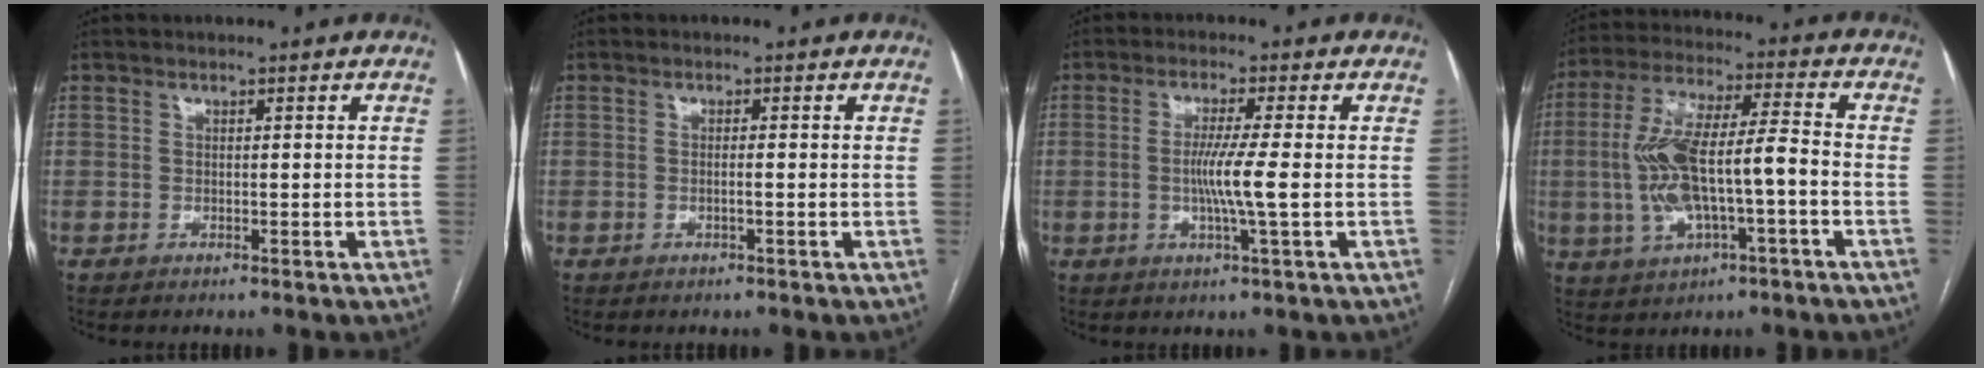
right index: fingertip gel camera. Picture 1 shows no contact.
{"total": 1.0, "force": [-0.3, -0.1, 0.9], "torque": [-0.017, 0.001, -0.004]}
{"total": 5.8, "force": [-0.6, -0.9, 5.7], "torque": [-0.107, -0.011, -0.013]}
{"total": 14.0, "force": [-2.2, 3.3, 13.4], "torque": [-0.271, 0.021, -0.032]}